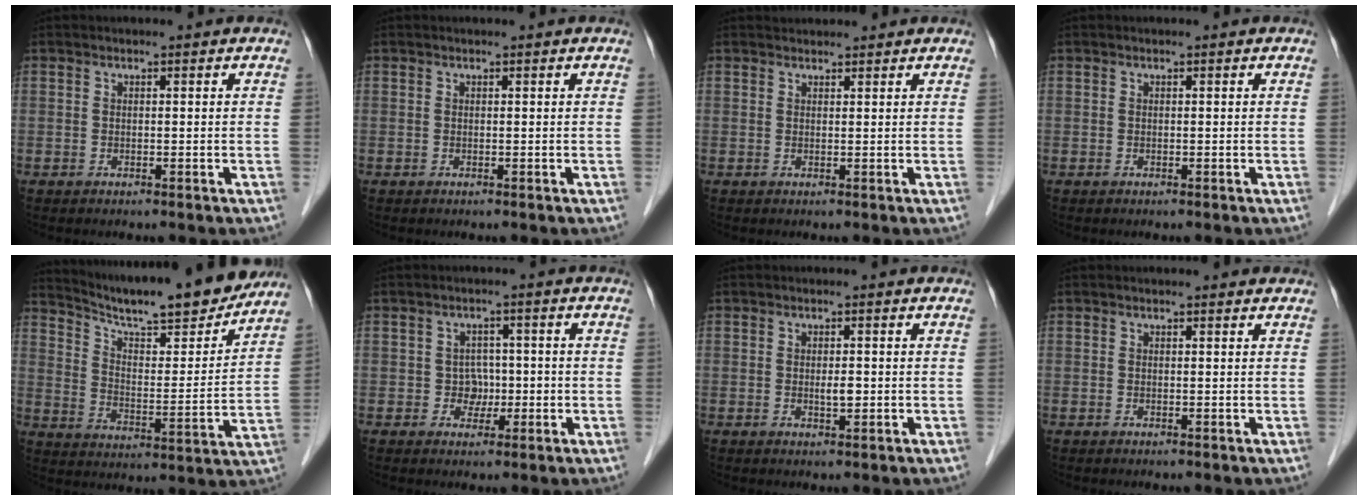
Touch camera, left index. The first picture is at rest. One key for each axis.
{"total": 0.0}
{"total": 1.7, "fx": 1.6, "fy": 0.3, "fz": 0.0, "tx": -0.009, "ty": 0.018, "tz": 0.029}
{"total": 0.0}
{"total": 19.9, "fx": 18.1, "fy": 1.7, "fz": 8.1, "tx": -0.133, "ty": -0.025, "tz": 0.265}
{"total": 3.1, "fx": -0.6, "fy": 2.9, "fz": 1.1, "tx": -0.010, "ty": 0.009, "tz": -0.005}
{"total": 1.6, "fx": -0.2, "fy": 0.6, "fz": 1.5, "tx": -0.026, "ty": -0.002, "tz": -0.001}
{"total": 1.2, "fx": 1.1, "fy": 0.3, "fz": 0.2, "tx": -0.013, "ty": 0.003, "tz": 0.010}